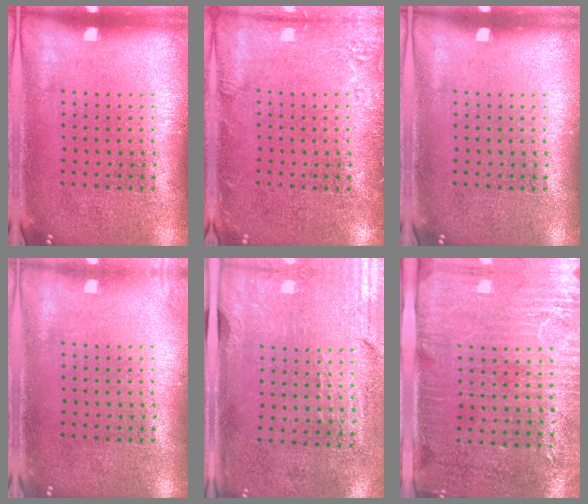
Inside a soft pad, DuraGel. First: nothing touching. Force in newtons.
{"total": 1.9, "press": 1.8, "slide": 0.3}
{"total": 0.0}
{"total": 0.7, "press": 0.7, "slide": 0.1}
{"total": 3.0, "press": 2.5, "slide": 1.6}
{"total": 3.1, "press": 2.6, "slide": 1.6}